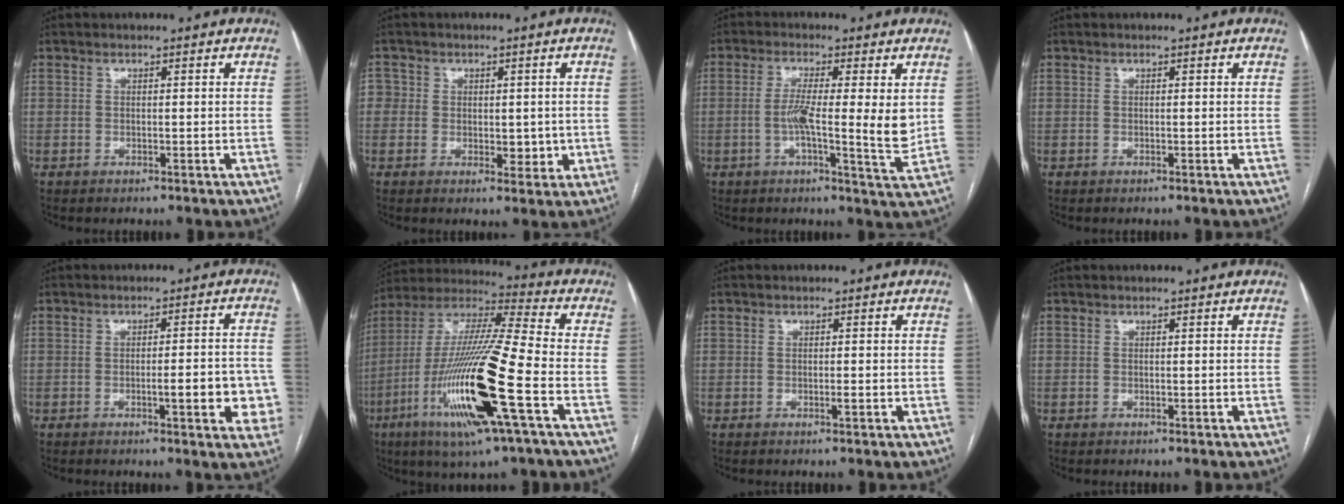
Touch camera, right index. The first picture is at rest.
{"total": 5.7, "force": [-0.4, 4.6, 3.3], "torque": [-0.032, 0.007, 0.002]}
{"total": 8.2, "force": [0.4, 0.7, 8.2], "torque": [-0.136, -0.007, 0.001]}
{"total": 0.0}
{"total": 7.6, "force": [-2.2, 1.7, 7.0], "torque": [-0.080, 0.010, -0.023]}
{"total": 22.3, "force": [-7.6, 1.1, 20.9], "torque": [-0.436, -0.029, -0.145]}
{"total": 0.8, "force": [-0.1, 0.2, 0.8], "torque": [-0.015, 0.001, 0.001]}
{"total": 0.0}